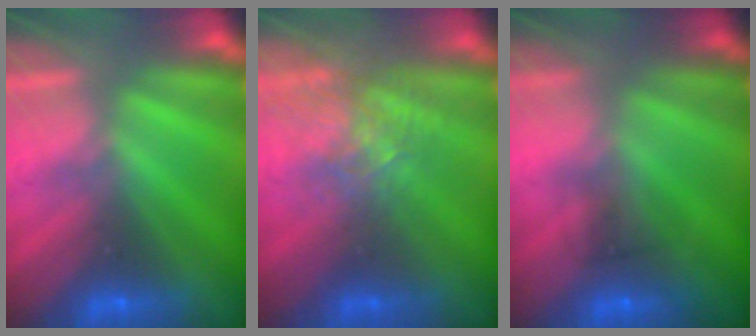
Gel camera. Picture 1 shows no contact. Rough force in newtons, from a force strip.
{"total": 2.6}
{"total": 1.6}